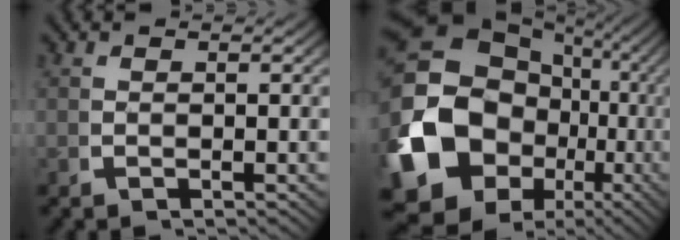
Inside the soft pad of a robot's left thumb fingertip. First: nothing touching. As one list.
[{"total": 21.3, "force": [-3.8, 17.2, 11.9], "torque": [-0.272, -0.099, -0.027]}]